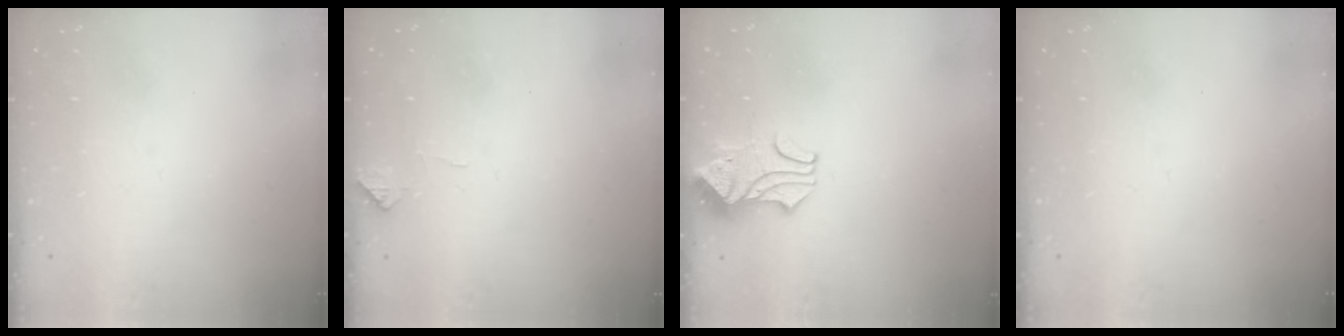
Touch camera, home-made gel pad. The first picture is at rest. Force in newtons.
{"total": 2.7, "press": 2.7, "slide": 0.4}
{"total": 1.7, "press": 1.3, "slide": 1.1}
{"total": 0.0}